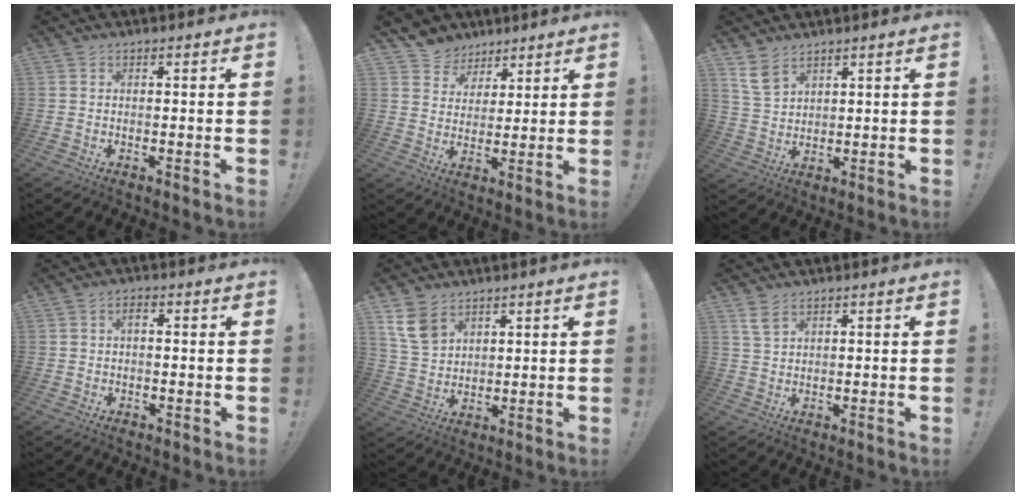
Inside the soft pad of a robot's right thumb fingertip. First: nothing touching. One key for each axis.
{"total": 7.1, "fx": 4.4, "fy": 5.6, "fz": 0.3, "tx": -0.010, "ty": -0.035, "tz": 0.091}
{"total": 7.0, "fx": 4.9, "fy": 3.9, "fz": 3.2, "tx": -0.052, "ty": -0.024, "tz": 0.096}
{"total": 2.3, "fx": 0.0, "fy": 2.1, "fz": 1.1, "tx": -0.007, "ty": -0.005, "tz": -0.004}
{"total": 9.7, "fx": 5.9, "fy": 6.4, "fz": 4.1, "tx": -0.076, "ty": -0.023, "tz": 0.123}
{"total": 3.9, "fx": 2.6, "fy": 1.8, "fz": 2.4, "tx": -0.035, "ty": -0.015, "tz": 0.047}